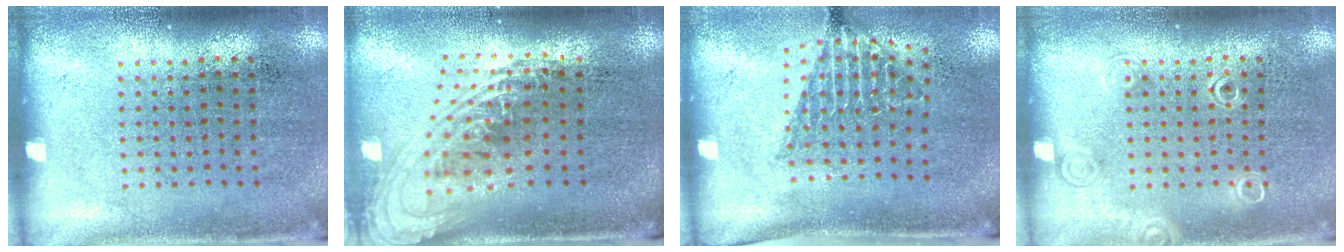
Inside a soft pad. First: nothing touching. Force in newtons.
{"total": 2.4, "press": 1.7, "slide": 1.7}
{"total": 1.3, "press": 1.0, "slide": 0.9}
{"total": 1.2, "press": 1.2, "slide": 0.2}